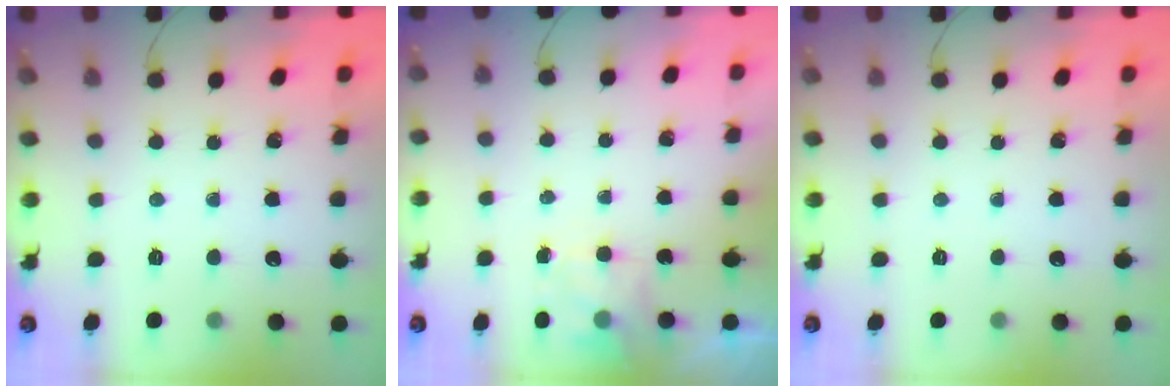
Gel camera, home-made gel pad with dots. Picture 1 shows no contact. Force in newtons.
{"total": 3.2, "press": 2.8, "slide": 1.4}
{"total": 0.0}